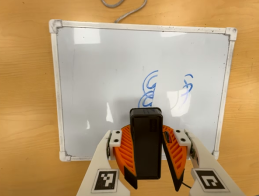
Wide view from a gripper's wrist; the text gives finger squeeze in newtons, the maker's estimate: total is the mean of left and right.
{"total": 10.1, "left": 9.6, "right": 10.5}